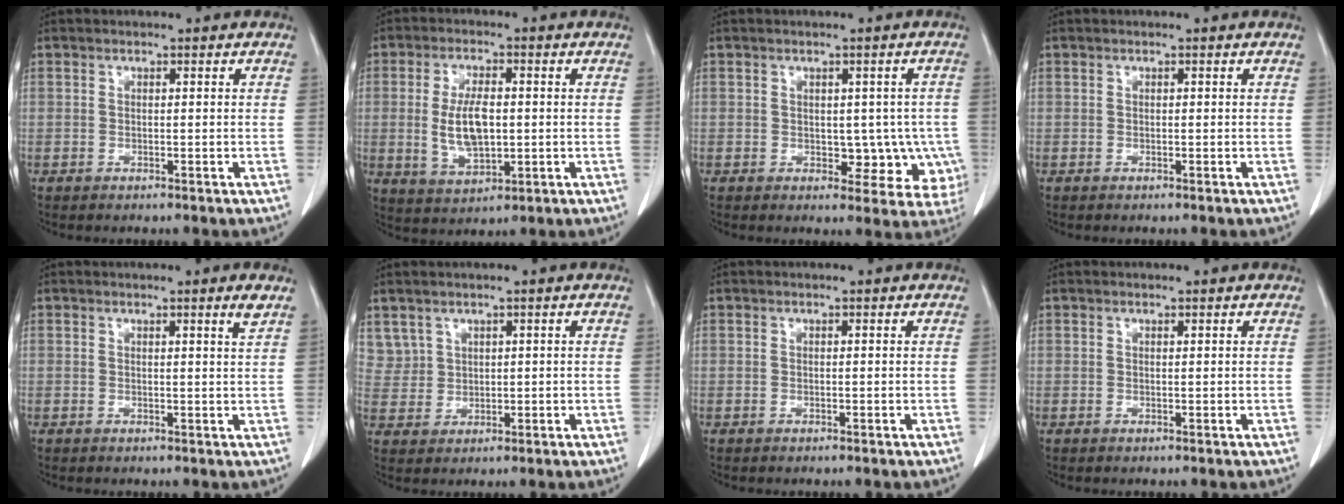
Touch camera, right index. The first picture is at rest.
{"total": 7.9, "force": [-0.2, 3.4, 7.2], "torque": [-0.148, 0.000, 0.003]}
{"total": 7.0, "force": [-1.1, 4.8, 4.9], "torque": [-0.031, 0.014, -0.004]}
{"total": 0.0}
{"total": 1.5, "force": [1.0, -0.5, 1.0], "torque": [-0.023, -0.011, 0.015]}
{"total": 3.8, "force": [2.2, 3.0, -0.1], "torque": [0.011, 0.007, 0.049]}
{"total": 0.0}
{"total": 0.0}